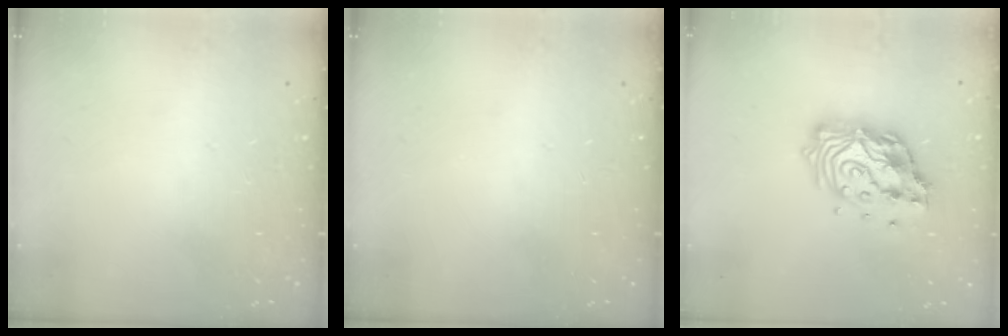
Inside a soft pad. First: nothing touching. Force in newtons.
{"total": 0.0}
{"total": 14.9, "press": 14.8, "slide": 1.5}